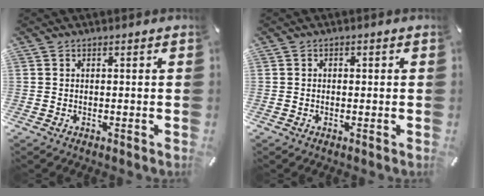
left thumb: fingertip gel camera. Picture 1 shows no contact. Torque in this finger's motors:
{"motor_torque": [-0.25, -0.60, -0.01, 0.15, -0.02]}